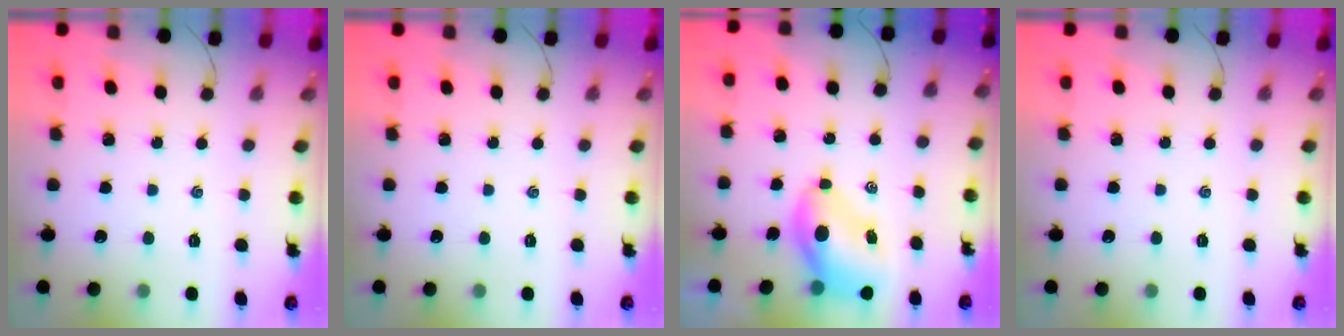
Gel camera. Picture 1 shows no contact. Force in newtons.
{"total": 0.0}
{"total": 7.5, "press": 7.2, "slide": 2.1}
{"total": 0.0}